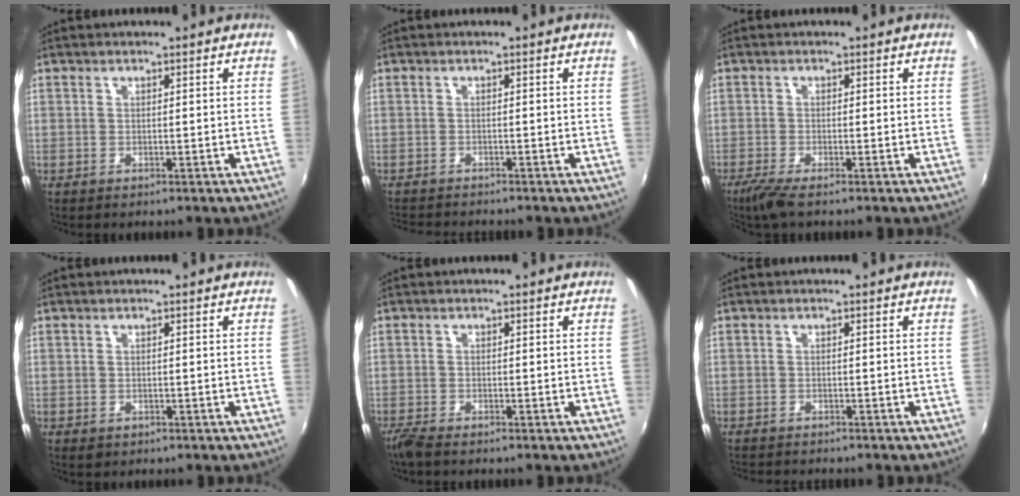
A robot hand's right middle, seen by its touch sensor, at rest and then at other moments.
{"total": 4.2, "force": [-4.0, 0.3, 1.1], "torque": [-0.033, -0.017, -0.070]}
{"total": 3.8, "force": [-2.8, 0.1, 2.6], "torque": [-0.065, -0.014, -0.057]}
{"total": 1.0, "force": [-0.5, 0.8, 0.3], "torque": [-0.006, -0.005, -0.007]}
{"total": 2.6, "force": [-2.2, 0.3, 1.3], "torque": [-0.035, -0.010, -0.046]}
{"total": 2.6, "force": [-2.5, 0.2, 0.7], "torque": [-0.021, -0.015, -0.042]}